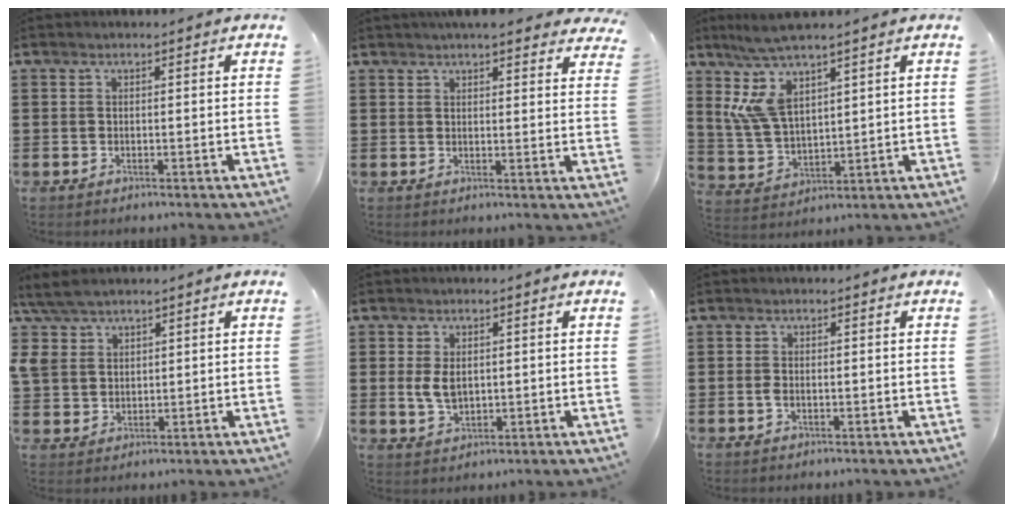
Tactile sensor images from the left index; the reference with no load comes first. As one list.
[{"total": 4.1, "force": [3.7, 0.6, 1.5], "torque": [-0.031, -0.008, 0.068]}, {"total": 8.9, "force": [5.1, 3.0, 6.7], "torque": [-0.160, -0.015, 0.089]}, {"total": 5.6, "force": [3.8, 3.5, 2.1], "torque": [-0.062, 0.008, 0.073]}, {"total": 4.1, "force": [0.4, 2.5, 3.2], "torque": [-0.080, 0.003, 0.002]}, {"total": 1.1, "force": [-0.2, 0.5, 1.0], "torque": [-0.020, -0.001, -0.002]}]